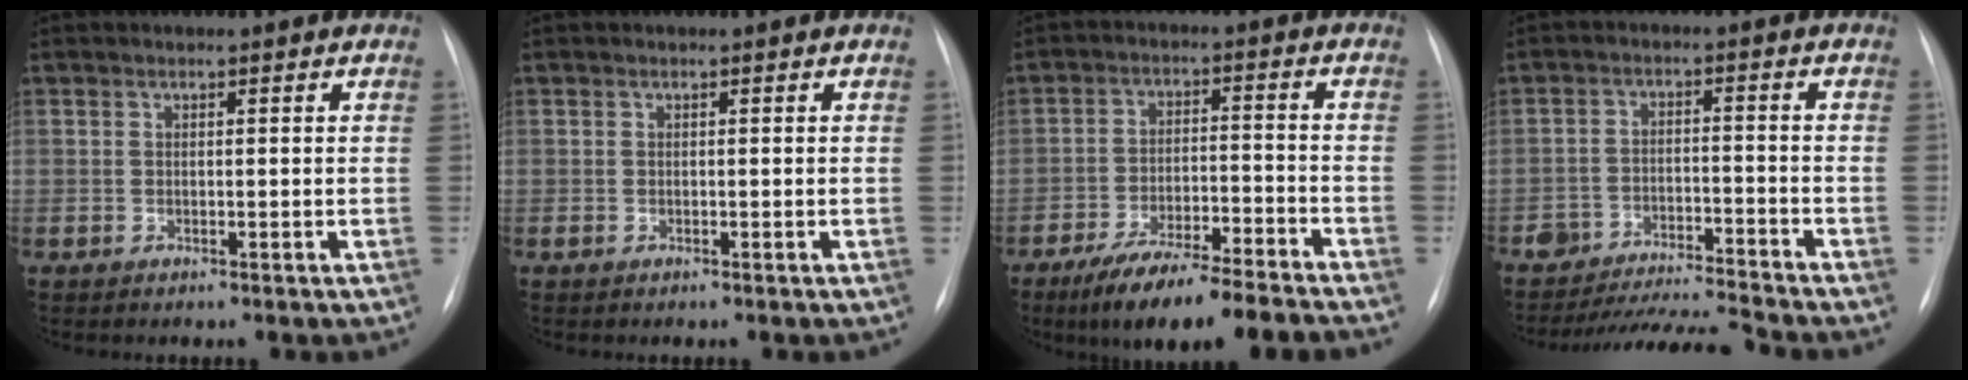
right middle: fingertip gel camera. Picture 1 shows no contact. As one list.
[{"total": 0.0}, {"total": 13.0, "force": [-10.8, 0.8, 7.1], "torque": [-0.108, -0.013, -0.176]}, {"total": 10.4, "force": [-10.2, -0.6, 1.9], "torque": [-0.023, -0.002, -0.169]}]